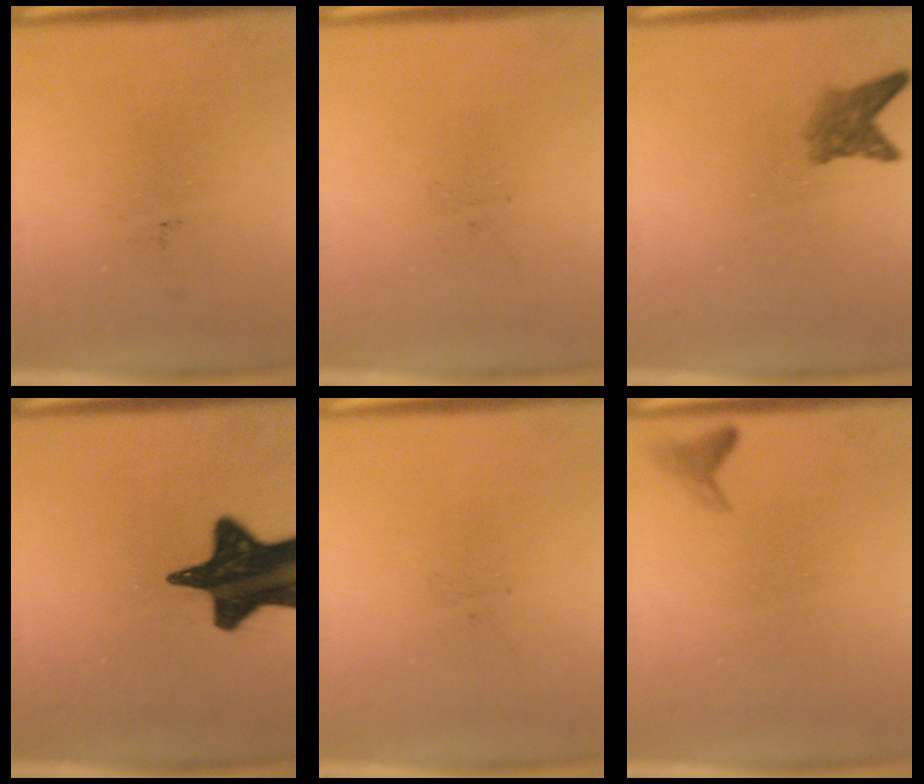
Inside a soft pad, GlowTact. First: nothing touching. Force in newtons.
{"total": 0.0}
{"total": 2.9}
{"total": 18.5}
{"total": 0.0}
{"total": 1.0}